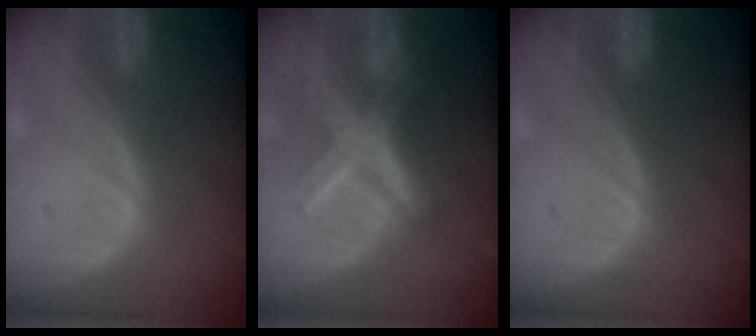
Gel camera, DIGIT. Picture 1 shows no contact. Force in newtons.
{"total": 8.4, "press": 8.4, "slide": 0.8}
{"total": 0.0}